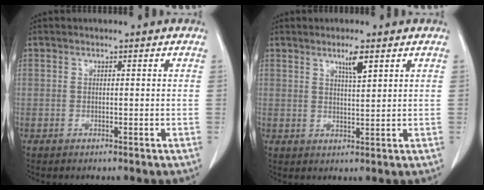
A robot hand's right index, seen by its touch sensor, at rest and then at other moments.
{"total": 3.2, "force": [1.9, 0.2, 2.6], "torque": [-0.046, -0.004, 0.034]}